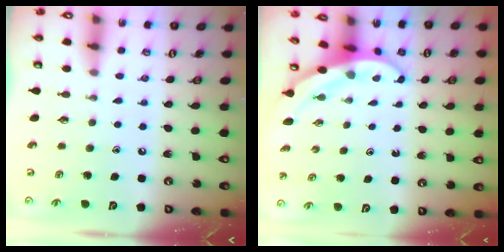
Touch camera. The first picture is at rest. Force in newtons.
{"total": 3.7, "press": 3.7, "slide": 0.1}